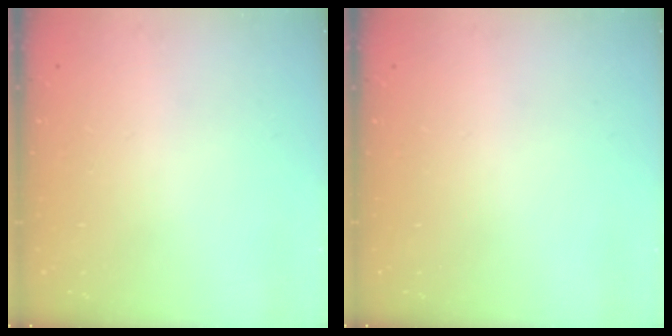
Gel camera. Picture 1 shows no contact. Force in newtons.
{"total": 0.0}